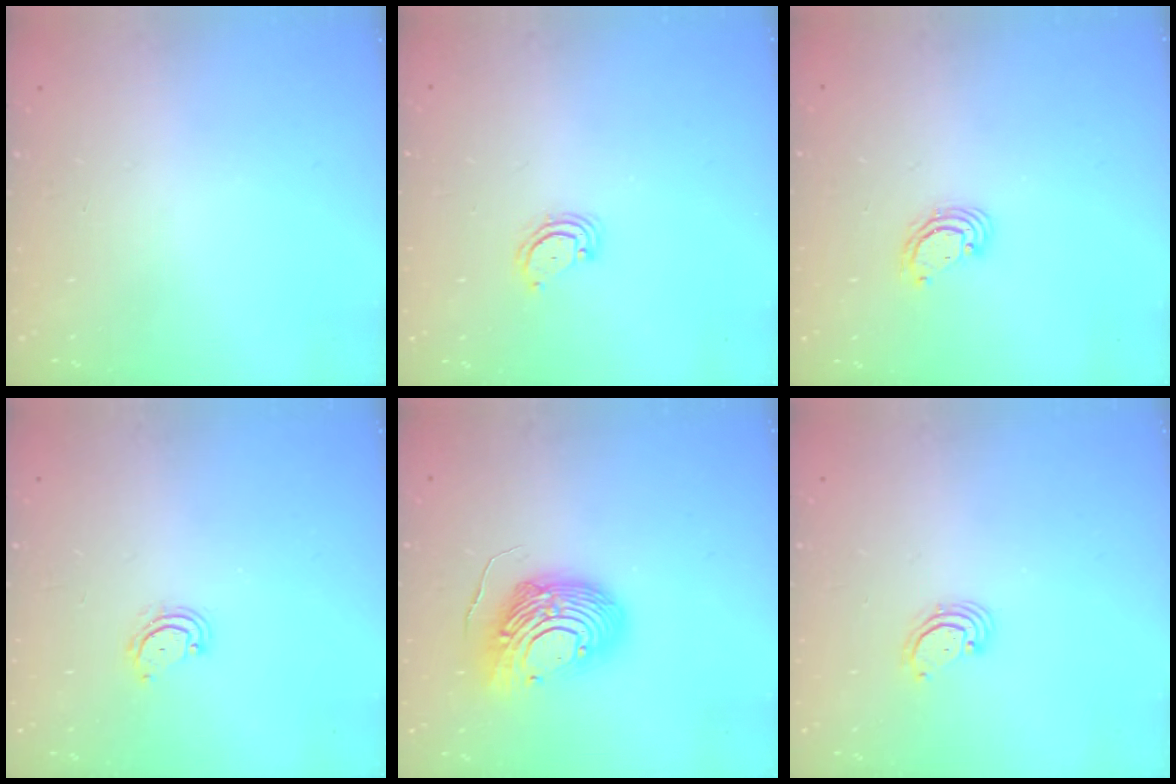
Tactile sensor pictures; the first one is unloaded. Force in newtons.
{"total": 3.5, "press": 3.4, "slide": 0.4}
{"total": 3.8, "press": 3.8, "slide": 0.2}
{"total": 4.0, "press": 4.0, "slide": 0.3}
{"total": 14.1, "press": 14.0, "slide": 1.2}
{"total": 2.7, "press": 2.7, "slide": 0.3}